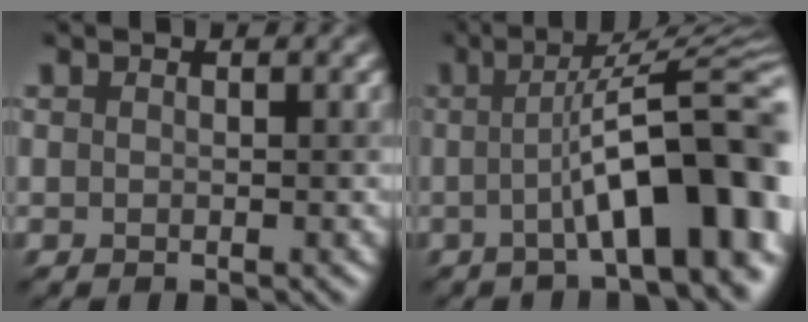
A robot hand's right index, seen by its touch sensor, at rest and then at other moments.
{"total": 12.0, "force": [-1.8, 2.8, 11.6], "torque": [-0.142, 0.019, -0.027]}